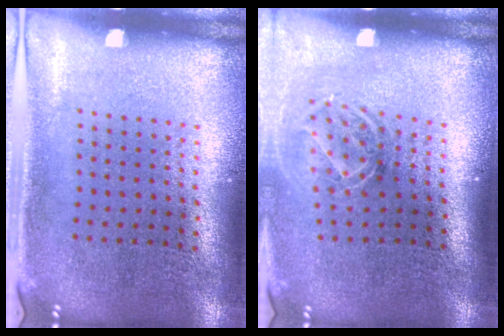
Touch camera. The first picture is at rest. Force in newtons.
{"total": 1.8, "press": 1.3, "slide": 1.2}